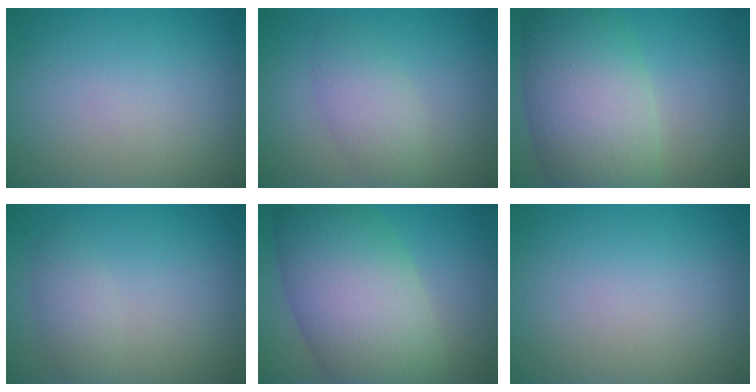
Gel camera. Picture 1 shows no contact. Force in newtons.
{"total": 3.0, "press": 3.0, "slide": 0.1}
{"total": 10.9, "press": 10.9, "slide": 0.5}
{"total": 1.9, "press": 1.9, "slide": 0.1}
{"total": 12.3, "press": 12.3, "slide": 0.7}
{"total": 0.0}